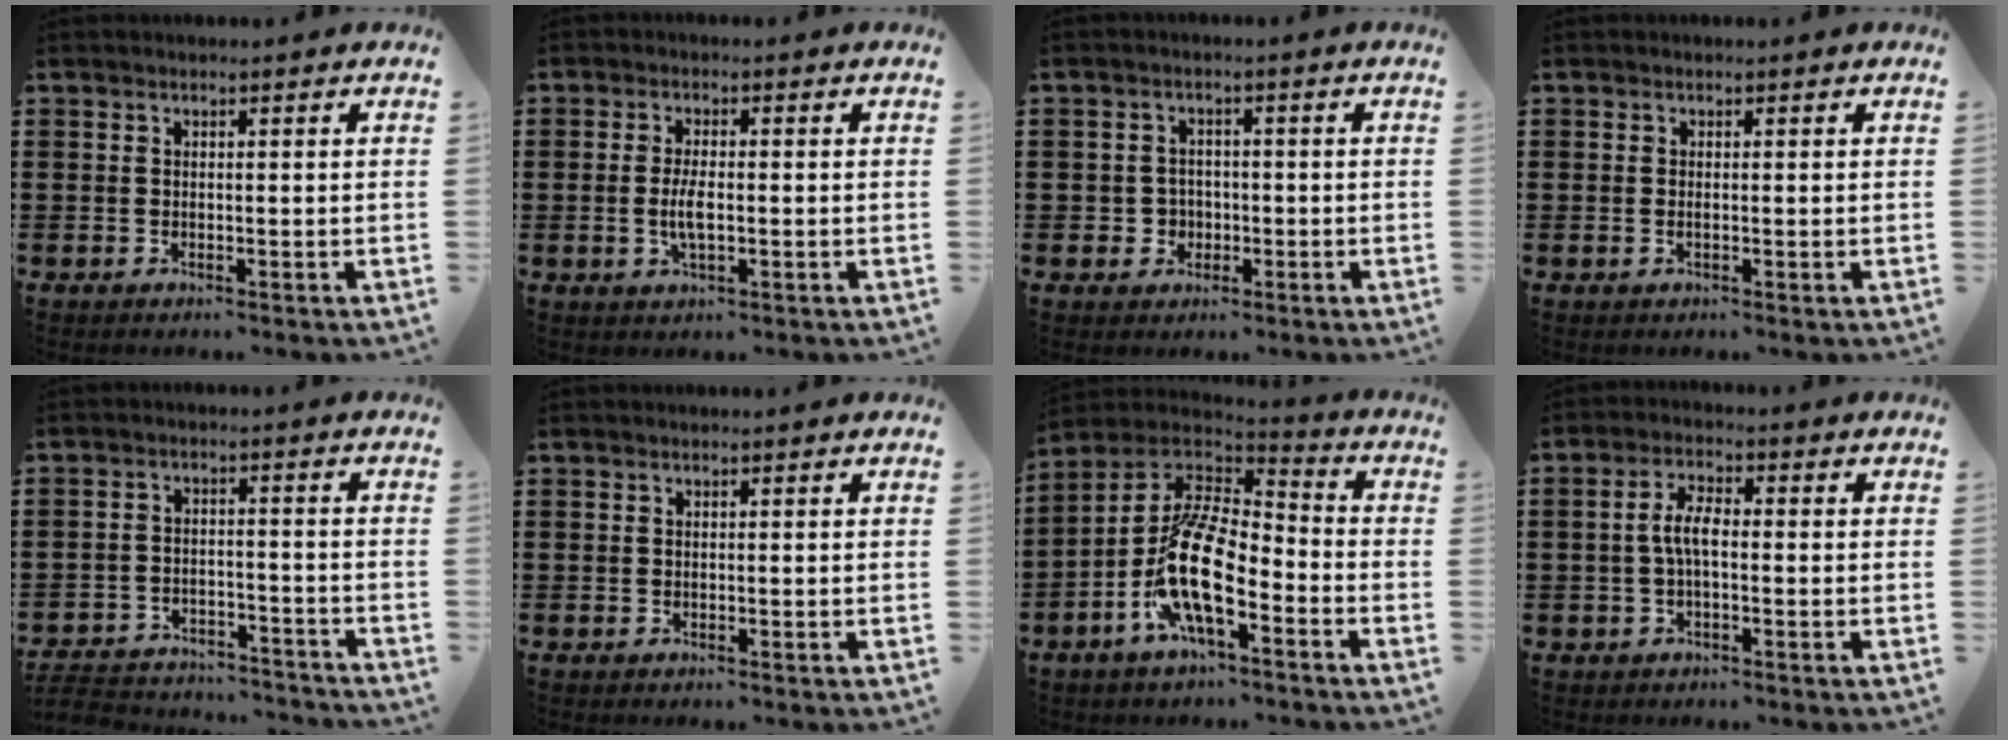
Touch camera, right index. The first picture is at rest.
{"total": 3.7, "force": [-0.6, 1.1, 3.4], "torque": [-0.070, -0.004, -0.011]}
{"total": 2.9, "force": [-0.9, 2.6, 0.8], "torque": [-0.026, 0.002, -0.020]}
{"total": 0.5, "force": [-0.1, -0.1, 0.5], "torque": [-0.011, -0.005, 0.000]}
{"total": 5.1, "force": [-5.0, 0.6, 0.7], "torque": [-0.027, 0.000, -0.103]}
{"total": 0.0}
{"total": 14.0, "force": [-5.9, 5.3, 11.5], "torque": [-0.264, -0.001, -0.123]}
{"total": 4.3, "force": [-0.5, 1.7, 4.0], "torque": [-0.086, 0.004, -0.014]}